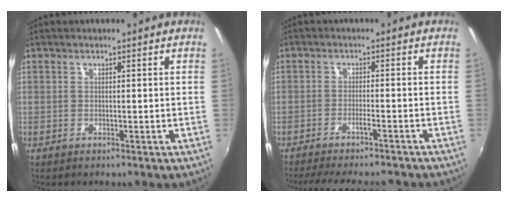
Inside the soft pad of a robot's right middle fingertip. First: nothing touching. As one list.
[{"total": 11.8, "force": [-10.7, 1.0, 4.9], "torque": [-0.105, -0.008, -0.154]}]